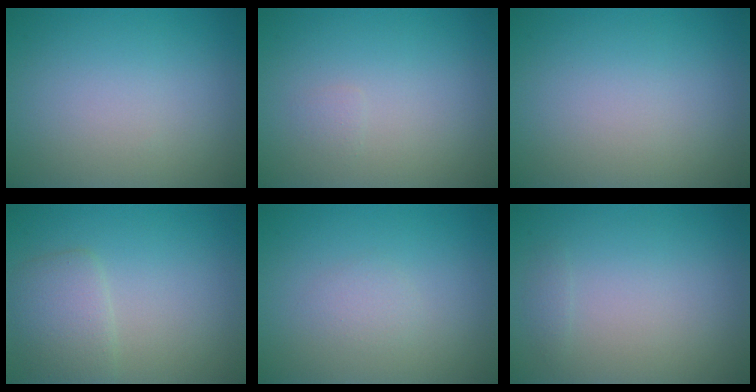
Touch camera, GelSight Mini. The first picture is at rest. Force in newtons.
{"total": 0.5, "press": 0.5, "slide": 0.1}
{"total": 0.0}
{"total": 2.7, "press": 2.7, "slide": 0.1}
{"total": 1.0, "press": 1.0, "slide": 0.1}
{"total": 0.6, "press": 0.6, "slide": 0.0}